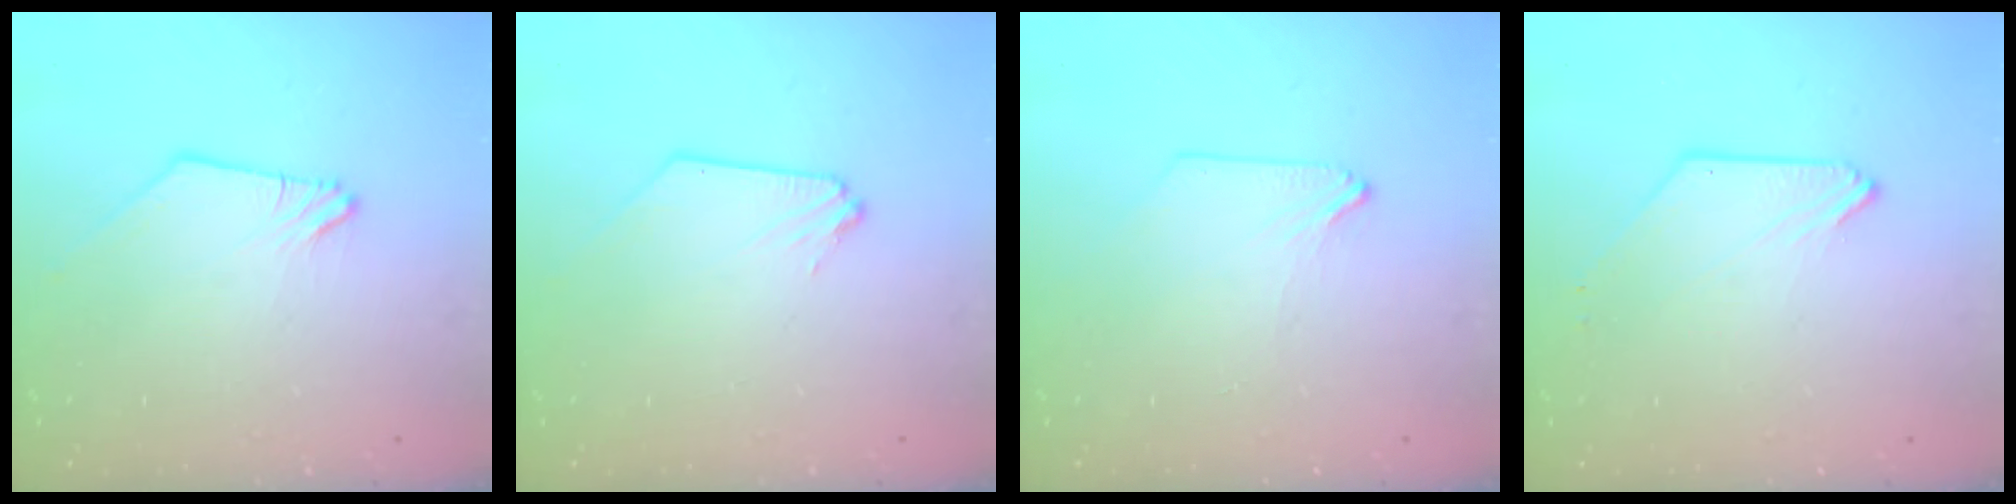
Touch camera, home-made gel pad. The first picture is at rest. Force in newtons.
{"total": 0.0}
{"total": 0.6, "press": 0.6, "slide": 0.1}
{"total": 0.0}